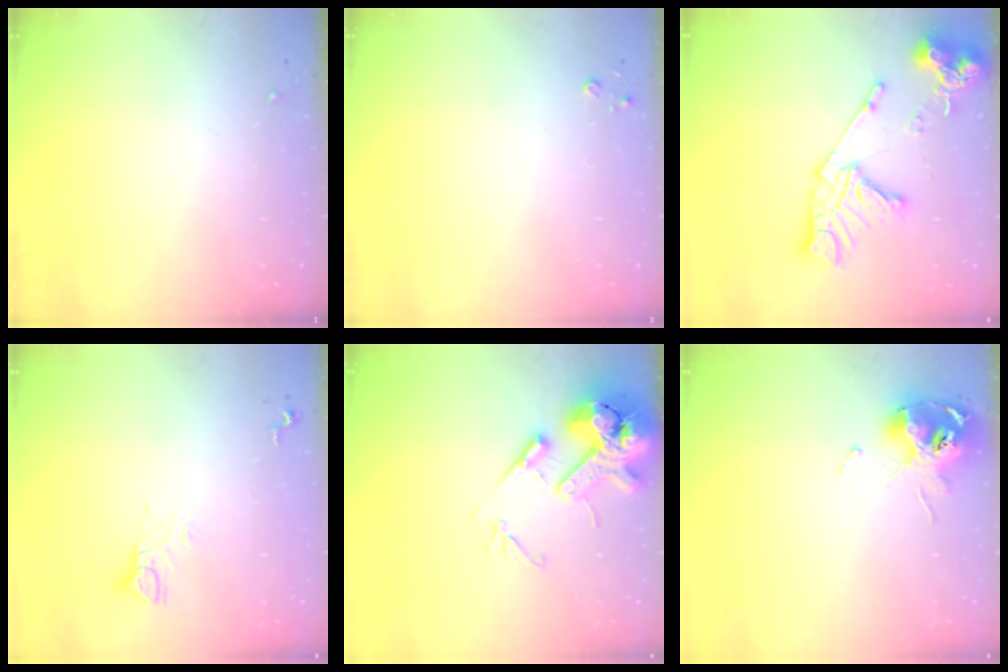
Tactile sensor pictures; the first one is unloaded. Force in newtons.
{"total": 2.3, "press": 2.3, "slide": 0.3}
{"total": 18.1, "press": 18.0, "slide": 2.0}
{"total": 5.1, "press": 5.1, "slide": 0.5}
{"total": 16.8, "press": 16.6, "slide": 2.5}
{"total": 11.4, "press": 11.3, "slide": 1.0}